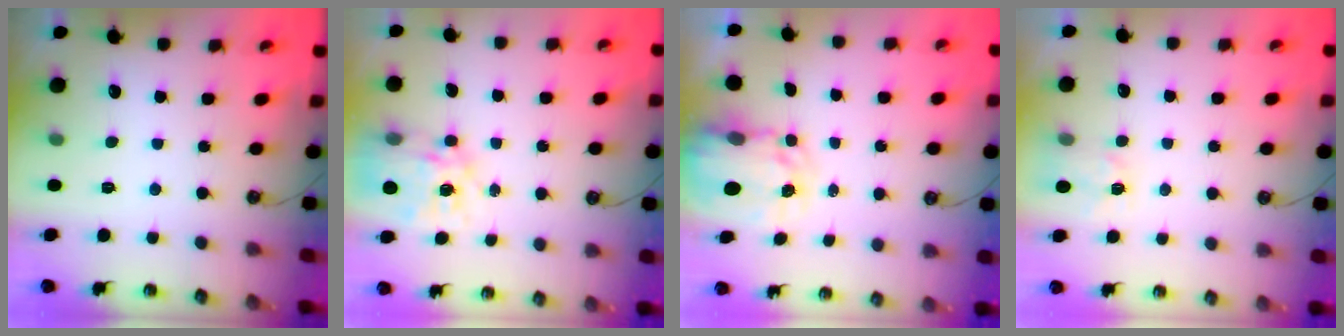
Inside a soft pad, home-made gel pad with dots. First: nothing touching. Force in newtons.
{"total": 15.4, "press": 15.3, "slide": 1.5}
{"total": 4.1, "press": 4.1, "slide": 0.4}
{"total": 2.9, "press": 2.8, "slide": 0.4}